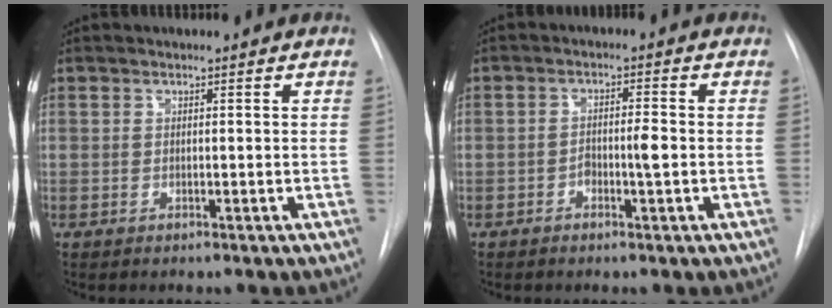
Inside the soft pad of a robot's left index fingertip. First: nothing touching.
{"total": 2.8, "force": [-1.3, 0.5, 2.5], "torque": [-0.041, -0.001, -0.022]}